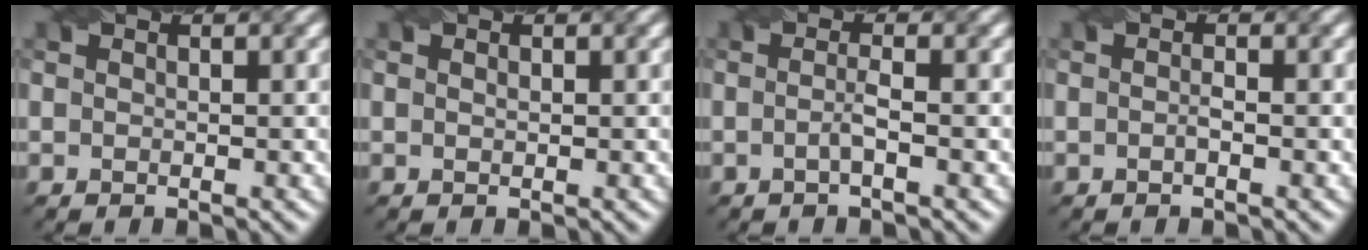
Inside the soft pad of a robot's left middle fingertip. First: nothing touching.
{"total": 0.0}
{"total": 1.5, "force": [-0.4, 0.2, 1.4], "torque": [-0.028, -0.001, -0.009]}
{"total": 0.7, "force": [-0.4, 0.1, 0.6], "torque": [-0.014, 0.001, -0.006]}